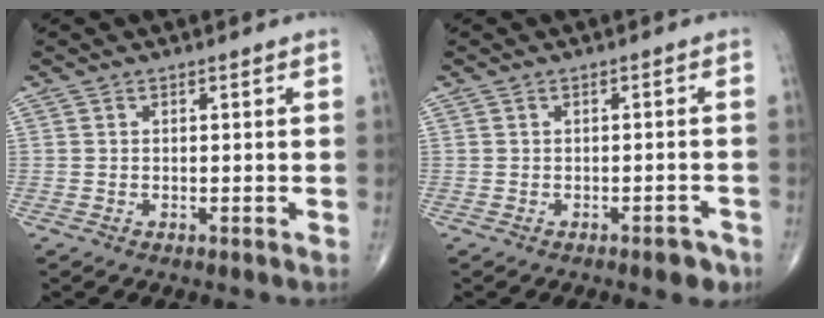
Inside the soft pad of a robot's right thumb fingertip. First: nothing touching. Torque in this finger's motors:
{"motor_torque": [0.26, 0.45, -0.12, -0.09, 0.06]}